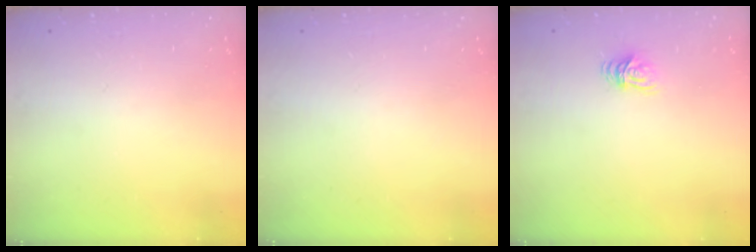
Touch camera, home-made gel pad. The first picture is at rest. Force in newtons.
{"total": 0.0}
{"total": 5.5, "press": 5.4, "slide": 0.6}